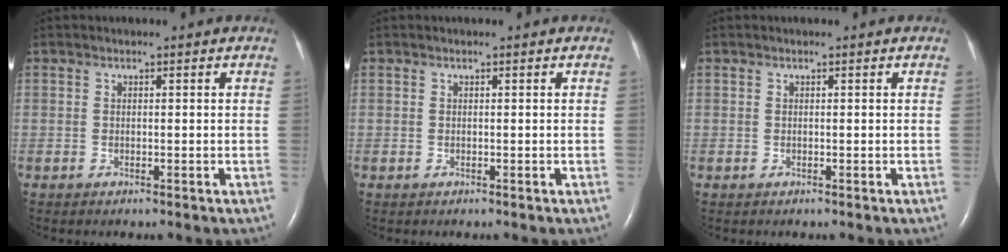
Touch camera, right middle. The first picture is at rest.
{"total": 0.0}
{"total": 0.0}